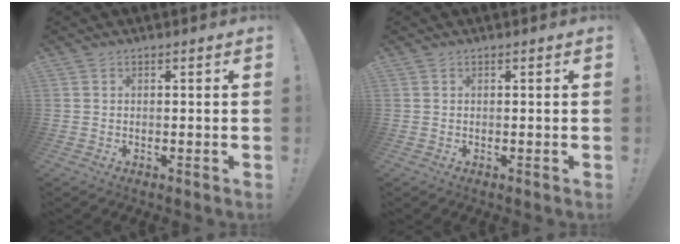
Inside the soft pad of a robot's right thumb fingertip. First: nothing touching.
{"total": 0.0}